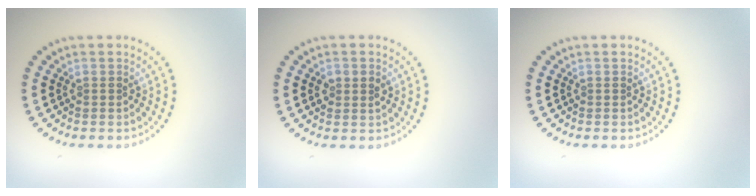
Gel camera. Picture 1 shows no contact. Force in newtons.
{"total": 1.5, "press": 1.5, "slide": 0.3}
{"total": 0.0}